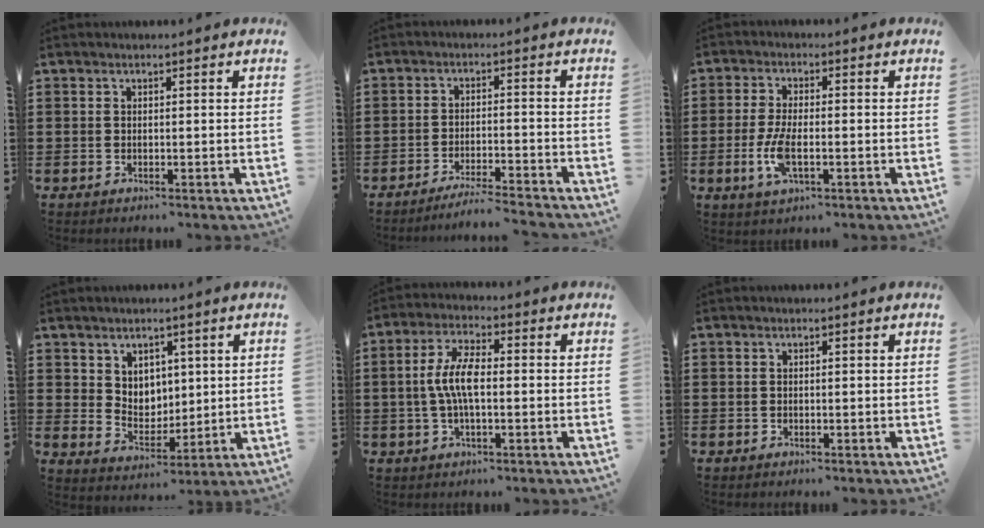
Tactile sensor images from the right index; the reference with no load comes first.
{"total": 4.1, "force": [-3.9, -0.6, 1.0], "torque": [-0.026, -0.009, -0.080]}
{"total": 5.8, "force": [-1.6, 2.1, 5.1], "torque": [-0.121, -0.010, -0.035]}
{"total": 4.7, "force": [2.7, 3.8, 0.6], "torque": [-0.026, -0.001, 0.048]}
{"total": 6.6, "force": [-0.4, 2.3, 6.2], "torque": [-0.139, -0.002, -0.016]}
{"total": 0.0}